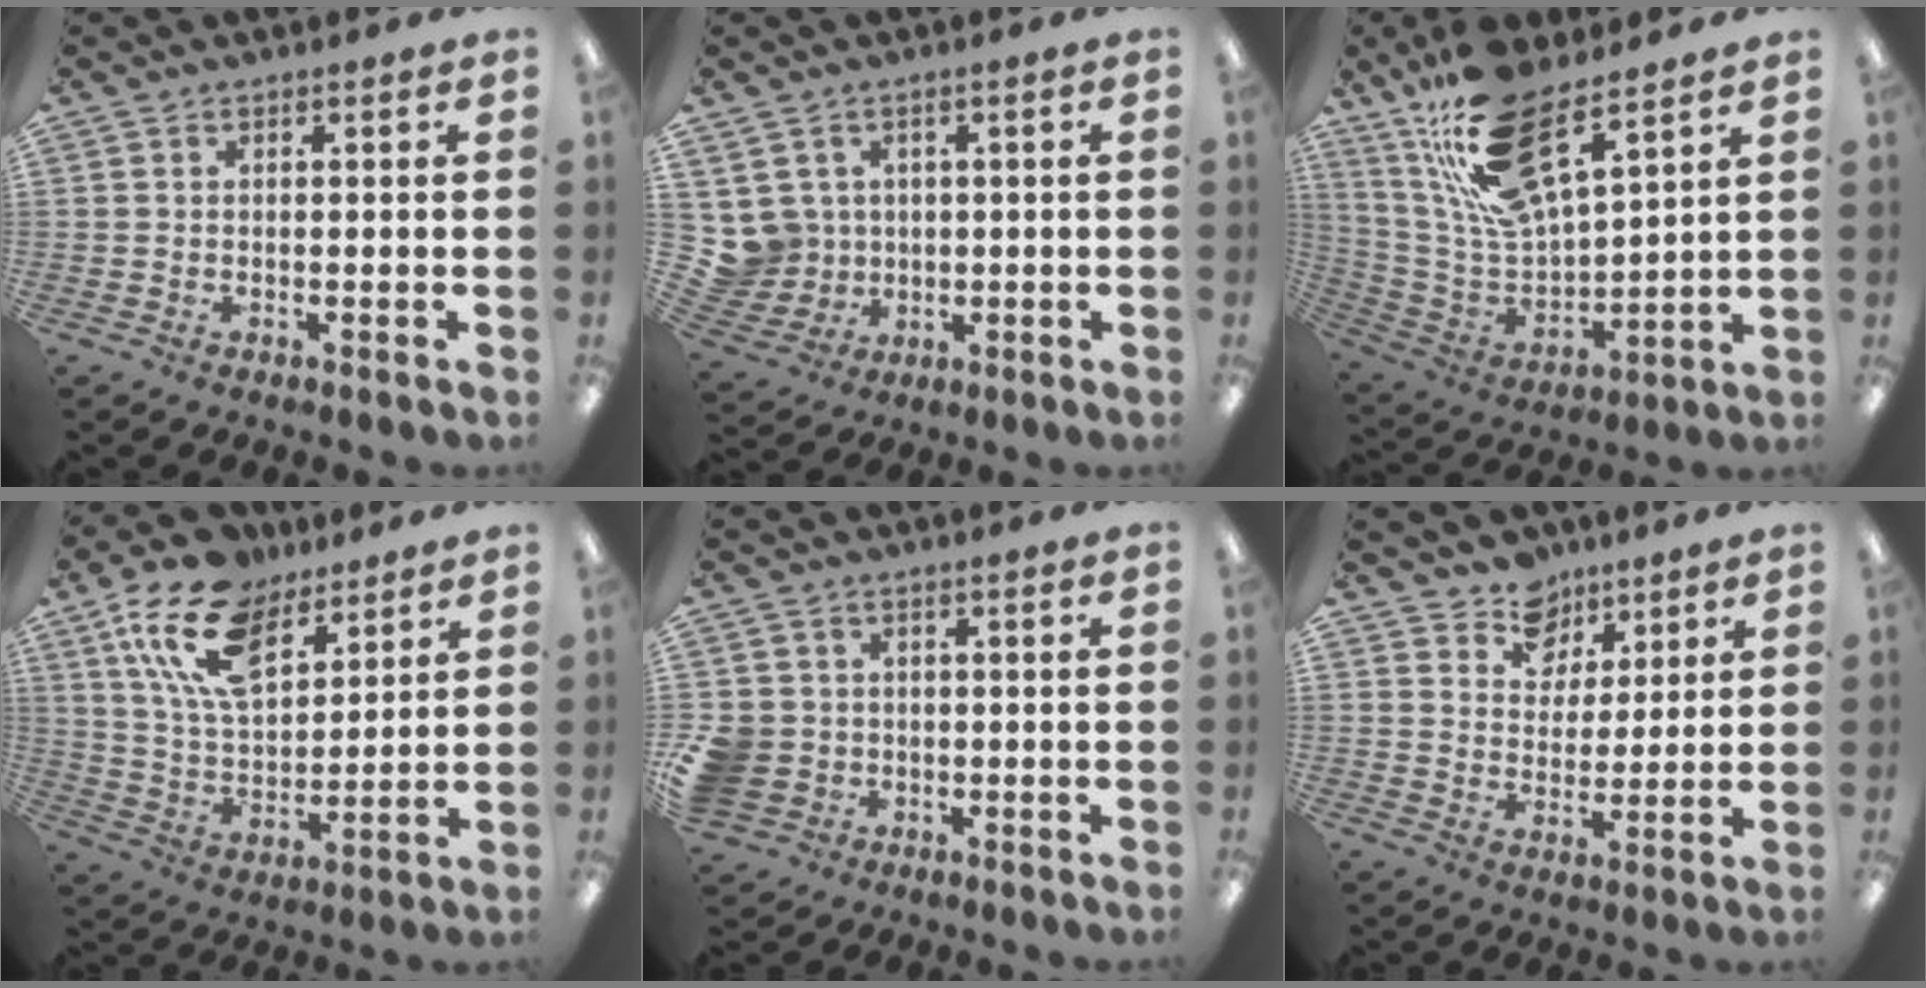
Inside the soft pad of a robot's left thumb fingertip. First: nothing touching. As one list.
[{"total": 7.1, "force": [2.0, 6.8, 0.9], "torque": [-0.057, -0.008, 0.045]}, {"total": 18.7, "force": [13.7, 5.6, 11.5], "torque": [-0.240, -0.077, 0.240]}, {"total": 16.9, "force": [10.0, 9.2, 10.0], "torque": [-0.191, -0.028, 0.187]}, {"total": 6.3, "force": [-1.1, 5.8, 2.0], "torque": [-0.053, 0.013, -0.018]}, {"total": 8.6, "force": [6.1, 6.0, 0.7], "torque": [-0.011, -0.044, 0.113]}]